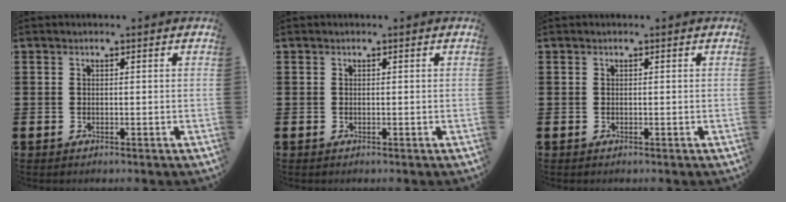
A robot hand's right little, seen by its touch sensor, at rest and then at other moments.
{"total": 0.0}
{"total": 0.0}